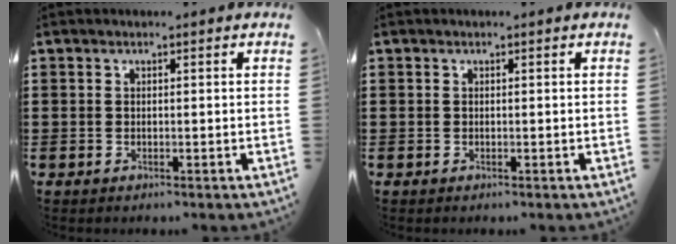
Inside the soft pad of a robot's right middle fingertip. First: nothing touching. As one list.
[{"total": 0.0}]